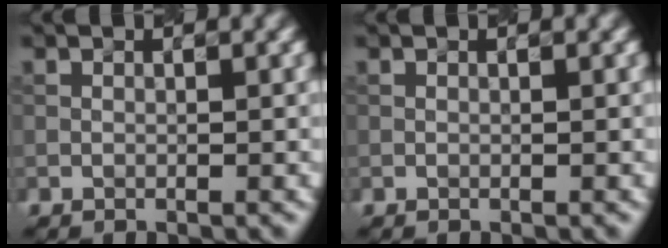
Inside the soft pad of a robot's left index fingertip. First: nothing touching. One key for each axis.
{"total": 0.0}